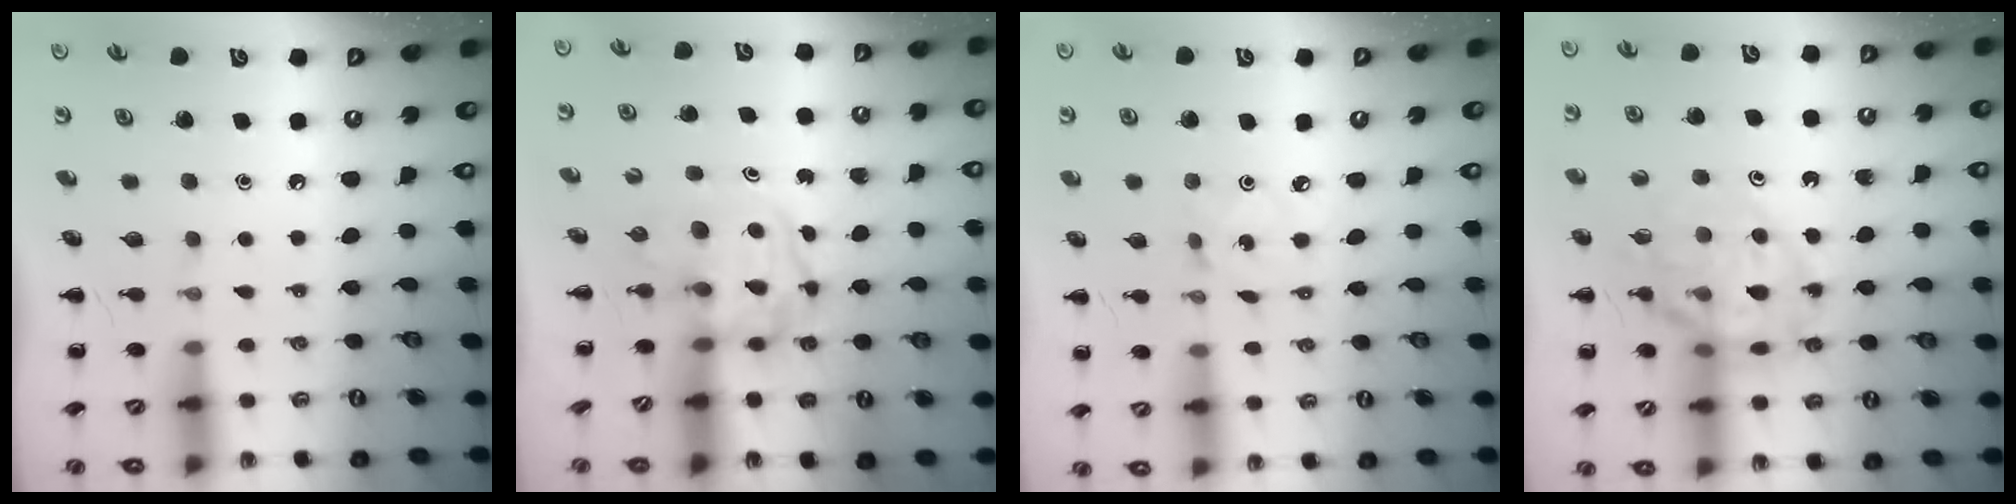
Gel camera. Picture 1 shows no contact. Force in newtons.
{"total": 3.8, "press": 3.7, "slide": 0.5}
{"total": 0.8, "press": 0.8, "slide": 0.2}
{"total": 17.0, "press": 16.7, "slide": 3.2}